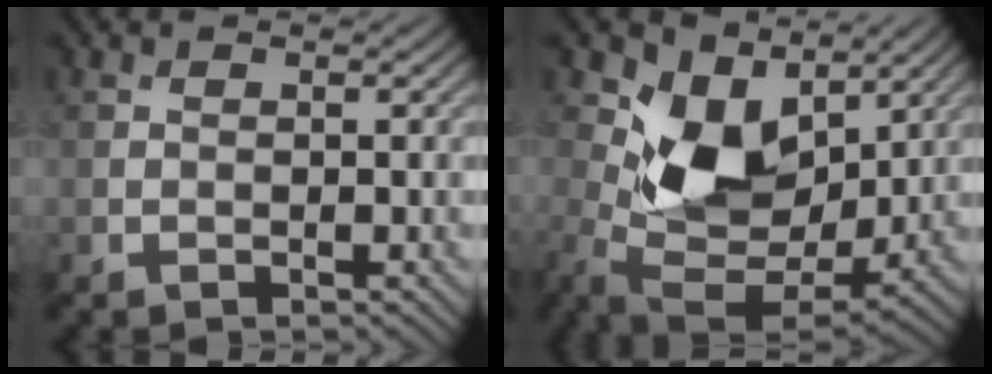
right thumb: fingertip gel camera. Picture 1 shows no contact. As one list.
[{"total": 11.0, "force": [3.2, 7.2, 7.6], "torque": [-0.165, -0.017, 0.060]}]